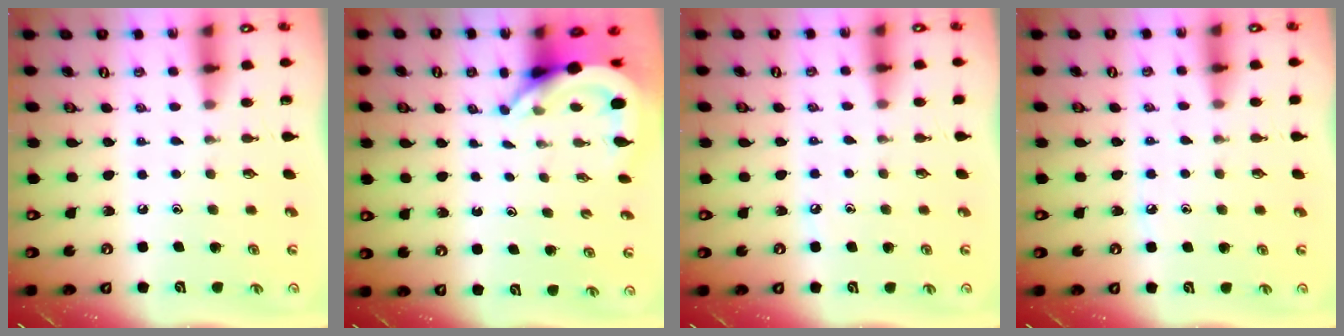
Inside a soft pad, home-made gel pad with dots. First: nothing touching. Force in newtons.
{"total": 5.6, "press": 5.6, "slide": 0.3}
{"total": 2.9, "press": 2.8, "slide": 0.4}
{"total": 4.3, "press": 4.2, "slide": 0.6}